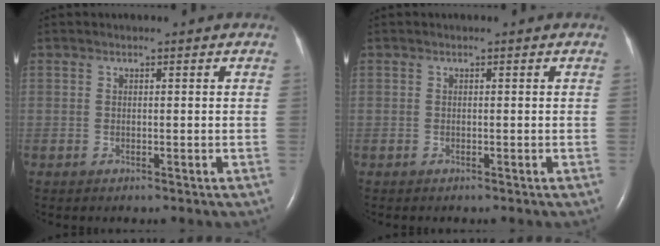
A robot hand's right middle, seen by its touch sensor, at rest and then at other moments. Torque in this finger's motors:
{"motor_torque": [-0.05, 0.01, -0.04, -0.01]}